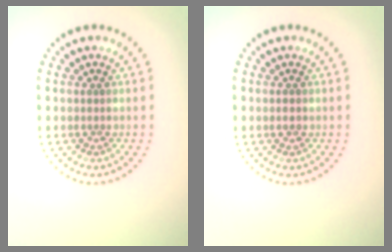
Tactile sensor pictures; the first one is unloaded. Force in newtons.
{"total": 1.0, "press": 1.0, "slide": 0.1}